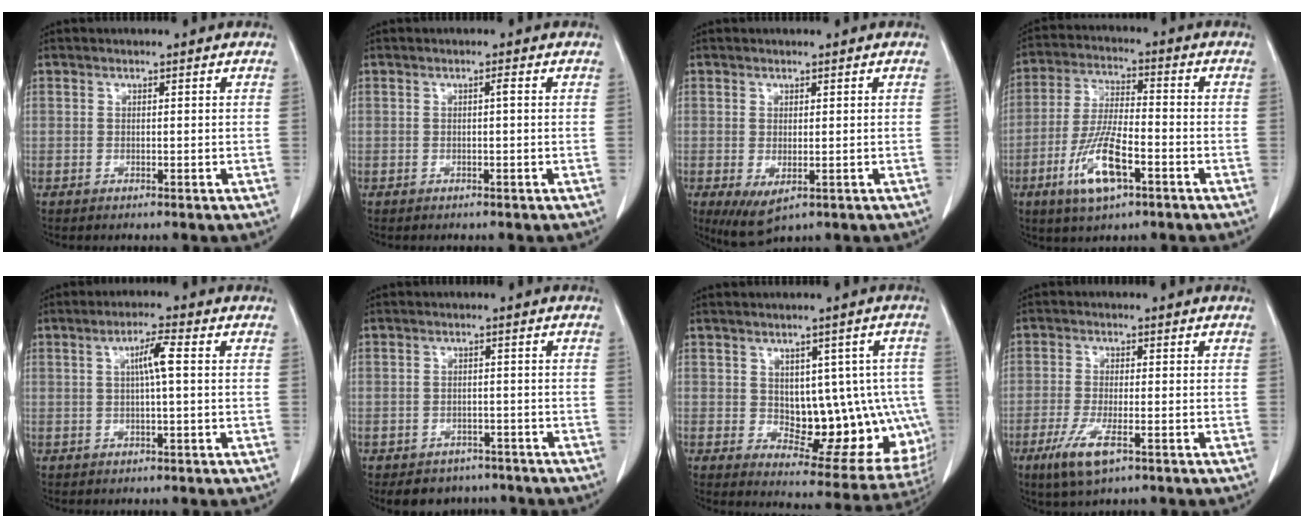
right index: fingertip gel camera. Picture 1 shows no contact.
{"total": 0.6, "force": [0.0, 0.0, 0.6], "torque": [-0.009, 0.001, 0.002]}
{"total": 4.3, "force": [-1.4, 1.8, 3.7], "torque": [-0.067, -0.018, -0.008]}
{"total": 10.4, "force": [-4.6, 2.5, 9.0], "torque": [-0.191, -0.011, -0.083]}
{"total": 3.9, "force": [0.7, 0.4, 3.8], "torque": [-0.067, 0.010, 0.010]}
{"total": 5.6, "force": [-4.5, 3.4, 0.4], "torque": [0.010, 0.013, -0.058]}
{"total": 14.7, "force": [-0.4, 8.2, 12.2], "torque": [-0.129, 0.014, 0.020]}
{"total": 6.3, "force": [-3.4, 1.3, 5.2], "torque": [-0.111, -0.017, -0.058]}